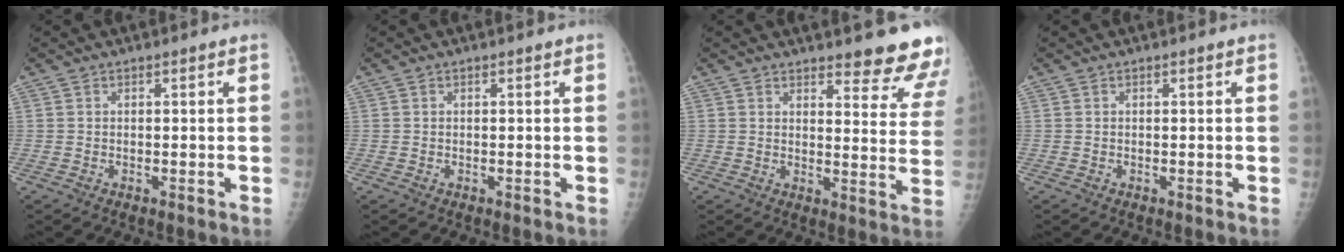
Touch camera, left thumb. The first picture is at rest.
{"total": 0.0}
{"total": 12.3, "force": [11.0, 2.7, 4.6], "torque": [-0.014, -0.086, 0.114]}
{"total": 0.0}